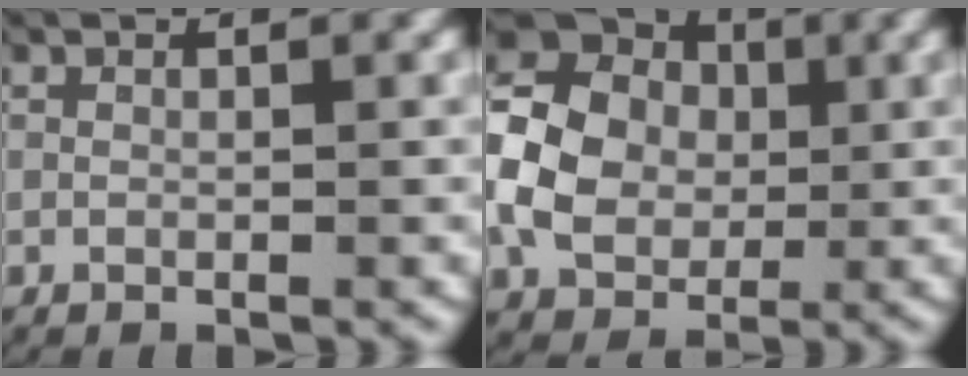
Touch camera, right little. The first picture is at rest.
{"total": 10.2, "force": [0.5, 8.2, 5.9], "torque": [-0.138, -0.012, 0.015]}